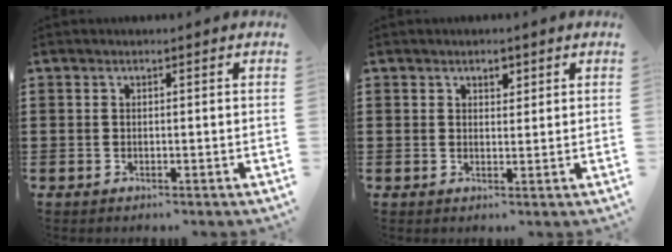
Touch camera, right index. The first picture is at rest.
{"total": 1.9, "force": [1.3, 1.1, 0.9], "torque": [-0.012, 0.002, 0.021]}